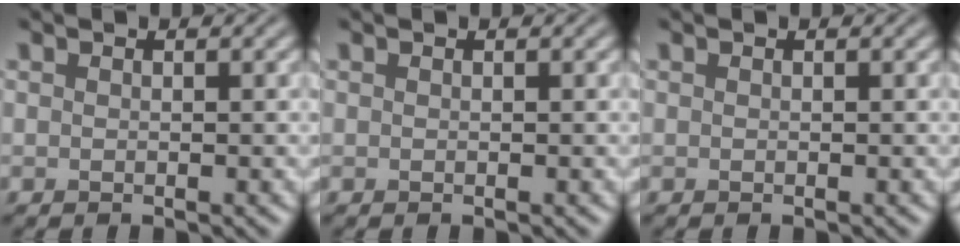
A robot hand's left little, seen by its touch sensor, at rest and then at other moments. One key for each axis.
{"total": 0.0}
{"total": 0.0}